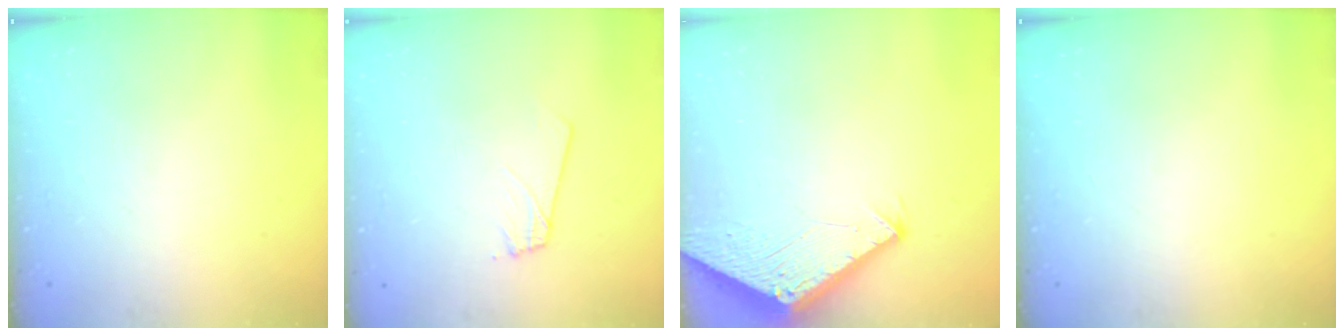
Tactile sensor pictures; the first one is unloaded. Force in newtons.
{"total": 2.9, "press": 2.8, "slide": 0.3}
{"total": 2.9, "press": 2.9, "slide": 0.1}
{"total": 0.0}